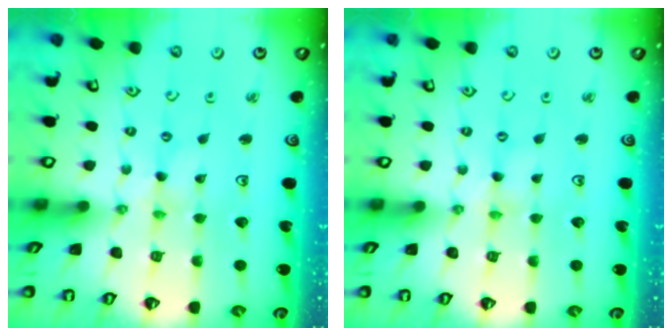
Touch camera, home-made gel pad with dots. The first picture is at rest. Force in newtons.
{"total": 0.0}